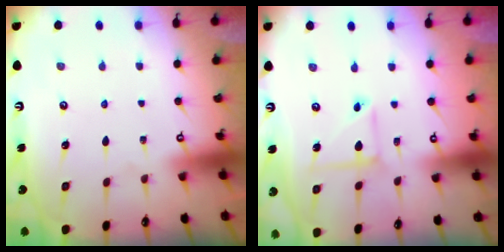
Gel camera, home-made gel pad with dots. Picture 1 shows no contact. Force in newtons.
{"total": 5.7, "press": 5.7, "slide": 0.5}